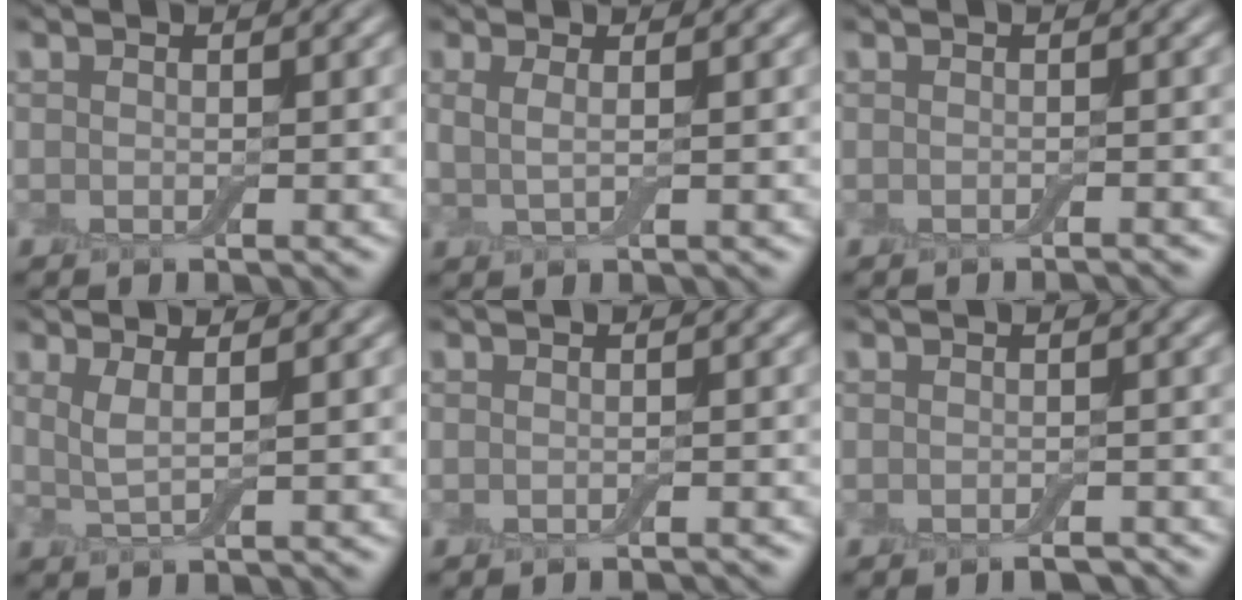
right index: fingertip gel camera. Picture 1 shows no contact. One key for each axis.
{"total": 2.0, "fx": 0.8, "fy": 0.8, "fz": 1.6, "tx": -0.026, "ty": -0.007, "tz": 0.004}
{"total": 1.0, "fx": -0.8, "fy": 0.1, "fz": 0.5, "tx": -0.002, "ty": 0.000, "tz": -0.014}
{"total": 2.4, "fx": 1.0, "fy": 0.6, "fz": 2.1, "tx": -0.039, "ty": -0.004, "tz": 0.019}
{"total": 1.2, "fx": -1.1, "fy": 0.1, "fz": 0.3, "tx": 0.001, "ty": 0.000, "tz": -0.016}
{"total": 1.6, "fx": -1.2, "fy": 0.4, "fz": 1.0, "tx": -0.013, "ty": -0.005, "tz": -0.015}